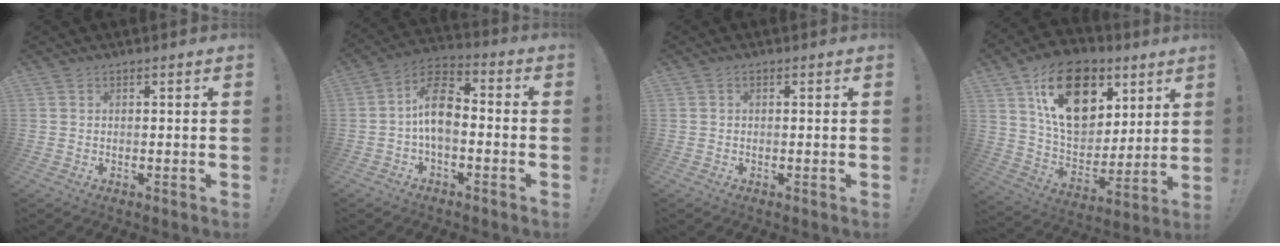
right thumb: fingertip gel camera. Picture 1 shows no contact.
{"total": 11.0, "force": [-0.8, 6.8, 8.6], "torque": [-0.159, 0.017, -0.013]}
{"total": 0.7, "force": [-0.1, 0.5, 0.4], "torque": [-0.009, 0.003, -0.002]}
{"total": 21.9, "force": [10.1, 14.6, 12.8], "torque": [-0.202, -0.044, 0.185]}